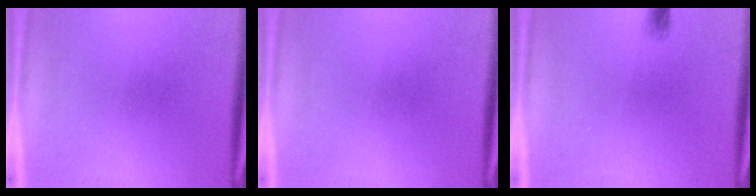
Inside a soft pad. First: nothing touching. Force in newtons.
{"total": 0.0}
{"total": 1.4}